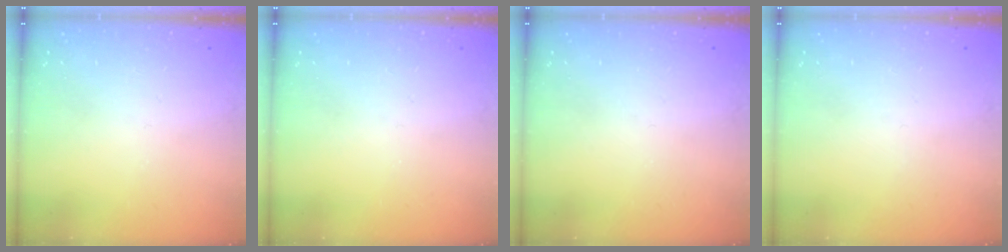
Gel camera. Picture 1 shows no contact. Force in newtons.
{"total": 0.0}
{"total": 0.0}
{"total": 0.0}